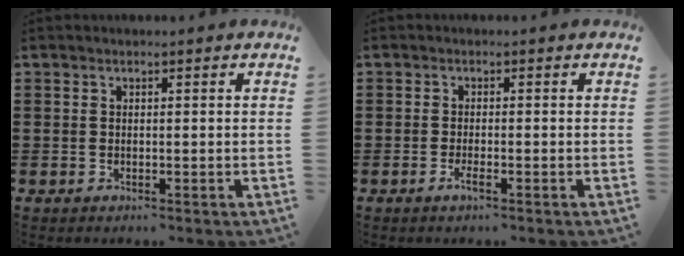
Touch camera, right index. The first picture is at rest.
{"total": 1.5, "force": [-0.8, 0.1, 1.3], "torque": [-0.031, -0.009, -0.016]}